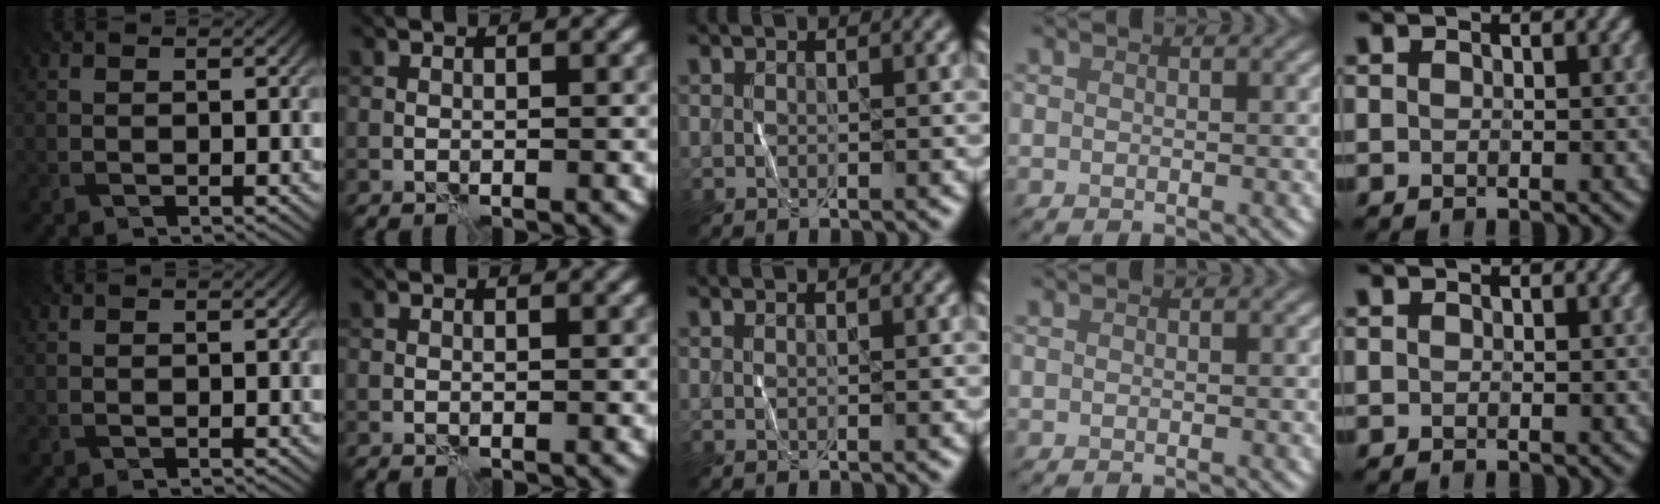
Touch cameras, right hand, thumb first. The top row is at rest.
{}